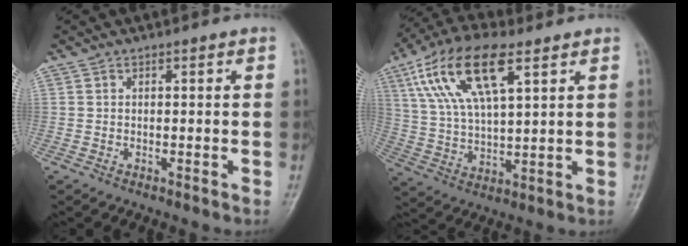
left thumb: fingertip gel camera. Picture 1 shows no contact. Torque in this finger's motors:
{"motor_torque": [2.30, 2.11, 1.52, -1.25, 0.55]}